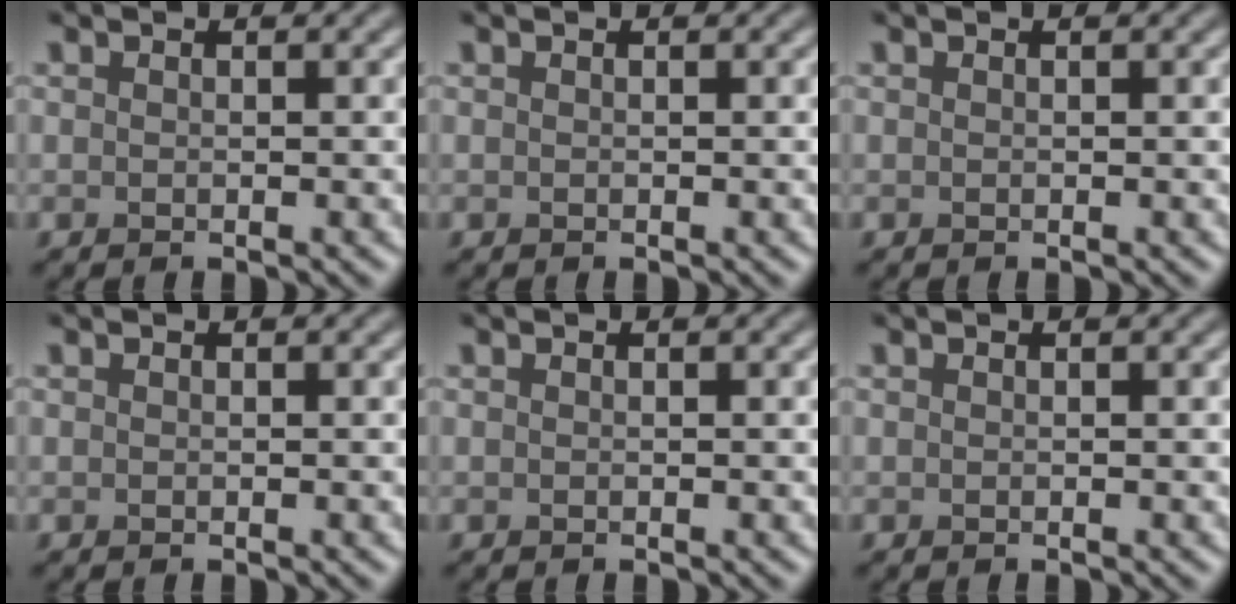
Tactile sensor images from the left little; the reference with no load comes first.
{"total": 0.0}
{"total": 0.0}
{"total": 0.0}
{"total": 0.0}
{"total": 0.0}